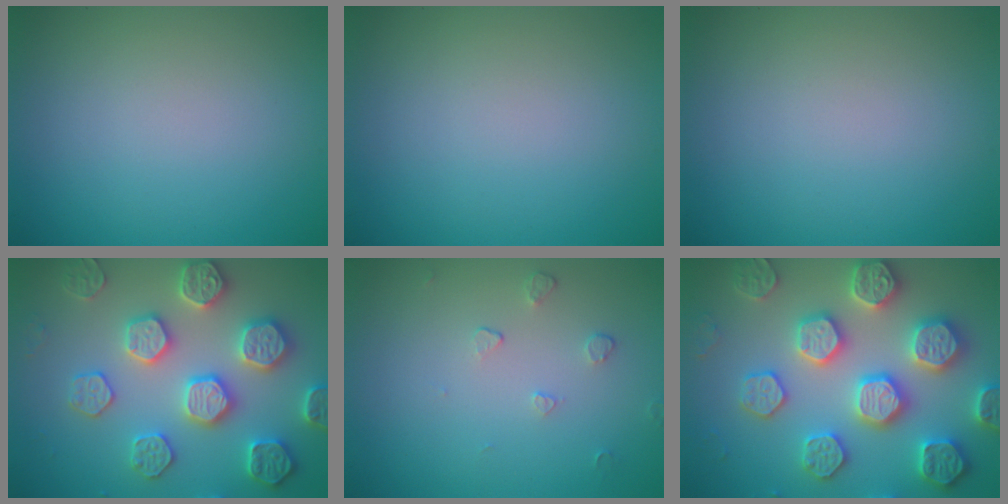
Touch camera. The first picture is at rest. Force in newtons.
{"total": 0.0}
{"total": 0.0}
{"total": 5.8, "press": 5.6, "slide": 1.3}
{"total": 0.9, "press": 0.6, "slide": 0.7}
{"total": 7.8, "press": 7.7, "slide": 1.7}